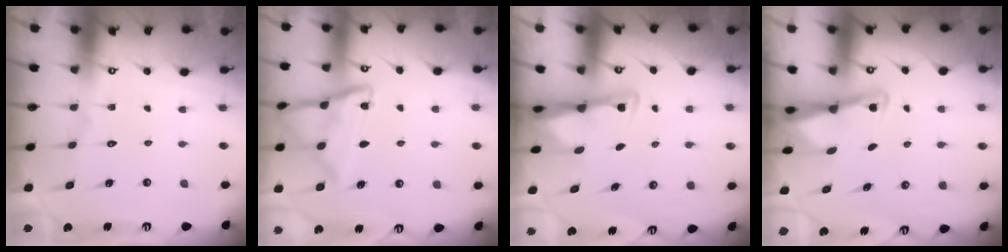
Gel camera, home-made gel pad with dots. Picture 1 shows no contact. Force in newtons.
{"total": 13.1, "press": 13.1, "slide": 1.4}
{"total": 2.9, "press": 2.8, "slide": 0.6}
{"total": 2.9, "press": 2.9, "slide": 0.3}